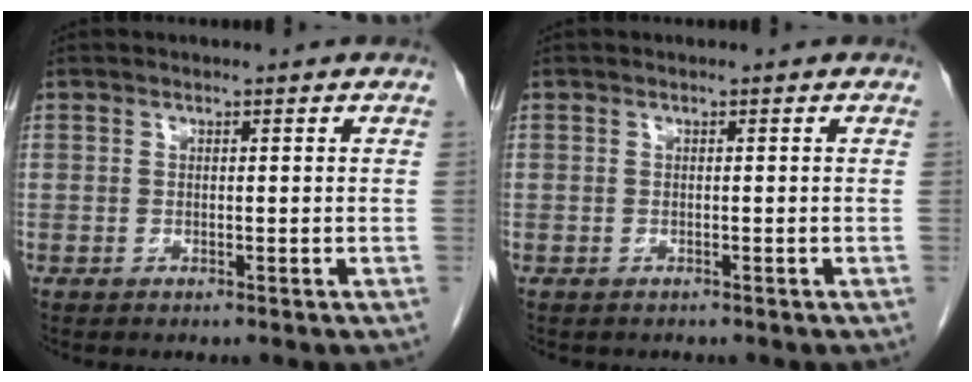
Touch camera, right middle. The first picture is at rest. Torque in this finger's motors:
{"motor_torque": [0.01, 0.00, 0.00, 0.00]}